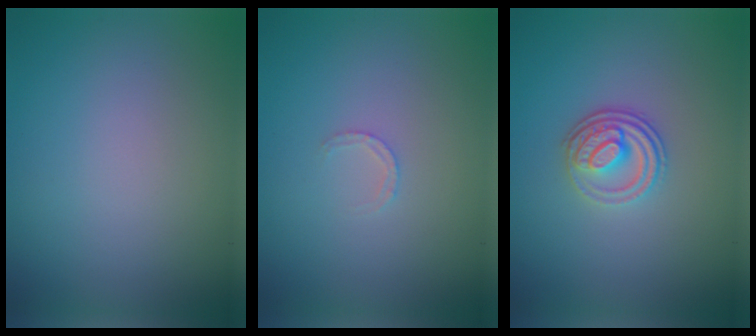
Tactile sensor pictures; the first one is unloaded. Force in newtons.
{"total": 0.9, "press": 0.9, "slide": 0.2}
{"total": 3.3, "press": 2.7, "slide": 2.0}